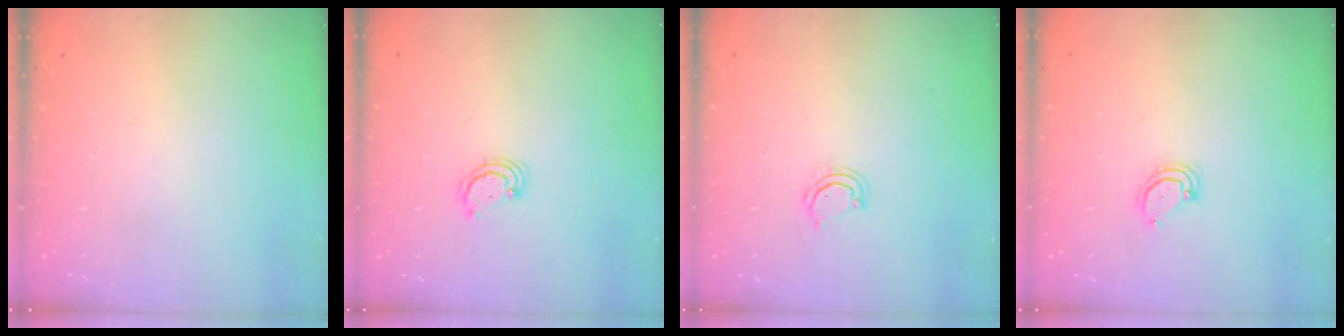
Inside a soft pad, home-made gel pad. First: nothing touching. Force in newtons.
{"total": 2.9, "press": 2.8, "slide": 0.3}
{"total": 3.7, "press": 3.6, "slide": 0.3}
{"total": 3.5, "press": 3.5, "slide": 0.3}